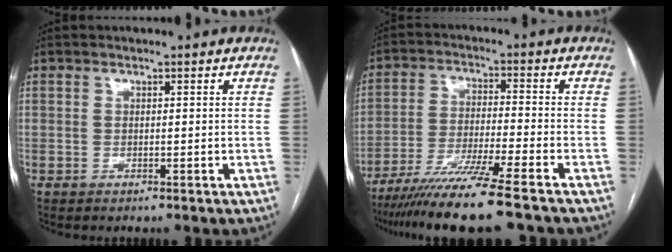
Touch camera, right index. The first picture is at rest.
{"total": 12.8, "force": [-10.1, -1.6, 7.6], "torque": [-0.121, -0.039, -0.169]}